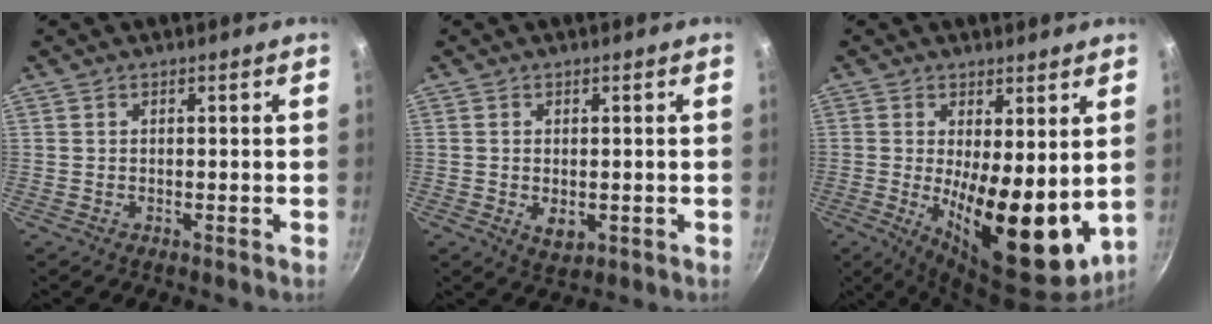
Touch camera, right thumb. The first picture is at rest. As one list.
[{"total": 3.7, "force": [-0.5, 2.3, 2.8], "torque": [-0.044, -0.011, -0.004]}, {"total": 16.1, "force": [0.1, 6.4, 14.8], "torque": [-0.190, -0.033, 0.012]}]